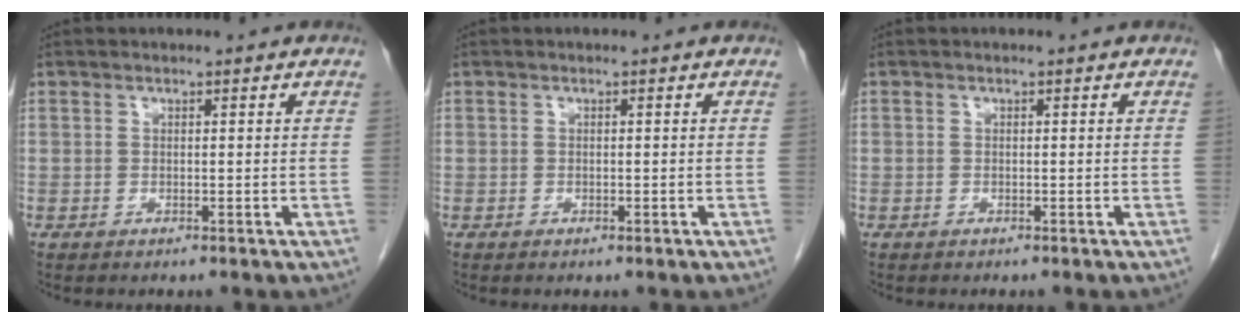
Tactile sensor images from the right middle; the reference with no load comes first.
{"total": 0.8, "force": [-0.4, 0.4, 0.5], "torque": [-0.009, 0.000, -0.002]}
{"total": 0.0}